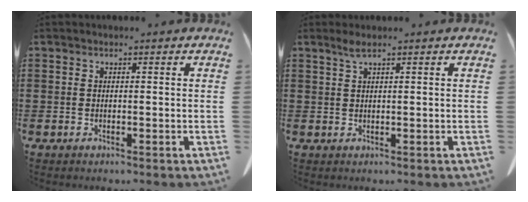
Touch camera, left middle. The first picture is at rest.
{"total": 1.6, "force": [1.1, 0.0, 1.3], "torque": [-0.028, -0.001, 0.020]}